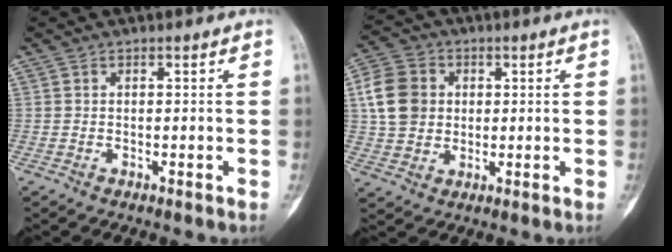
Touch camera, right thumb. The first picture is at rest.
{"total": 10.2, "force": [1.6, 8.5, 5.3], "torque": [-0.084, 0.005, 0.025]}